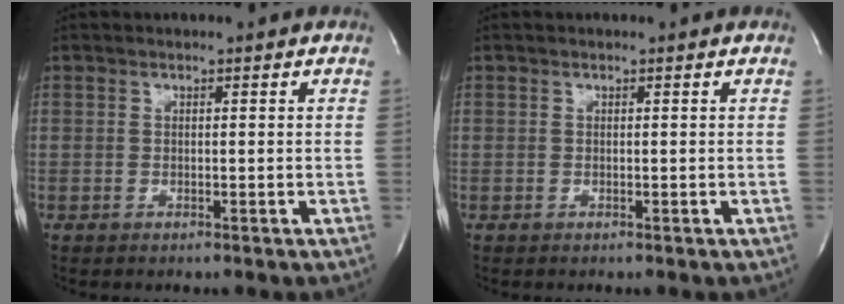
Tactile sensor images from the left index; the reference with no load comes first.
{"total": 0.0}